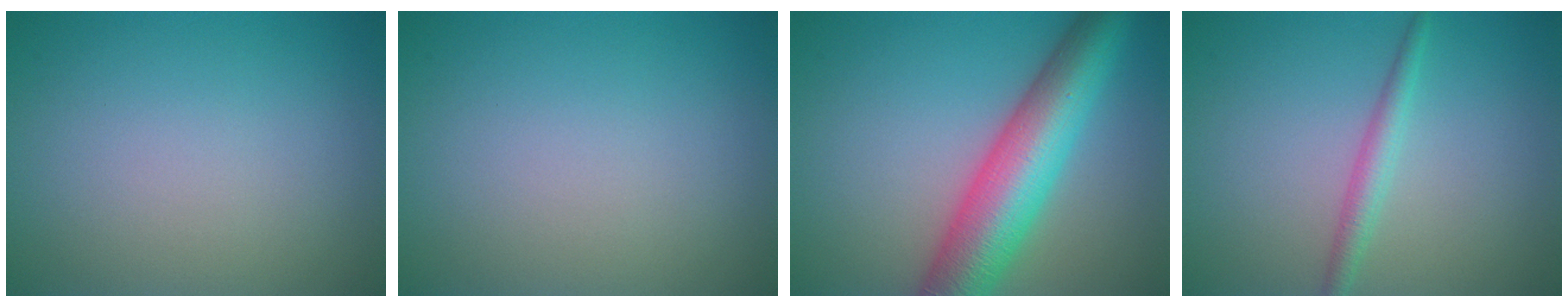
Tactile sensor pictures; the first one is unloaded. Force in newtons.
{"total": 0.0}
{"total": 9.5, "press": 9.5, "slide": 0.2}
{"total": 1.9, "press": 1.9, "slide": 0.0}